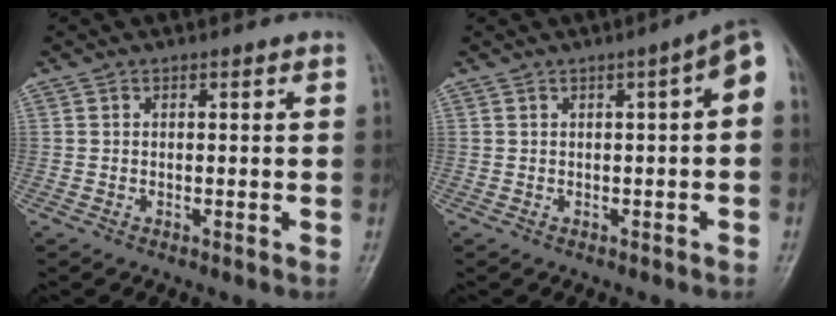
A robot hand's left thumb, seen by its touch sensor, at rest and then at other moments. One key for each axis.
{"total": 5.3, "fx": 0.3, "fy": 1.3, "fz": 5.1, "tx": -0.061, "ty": 0.021, "tz": -0.004}